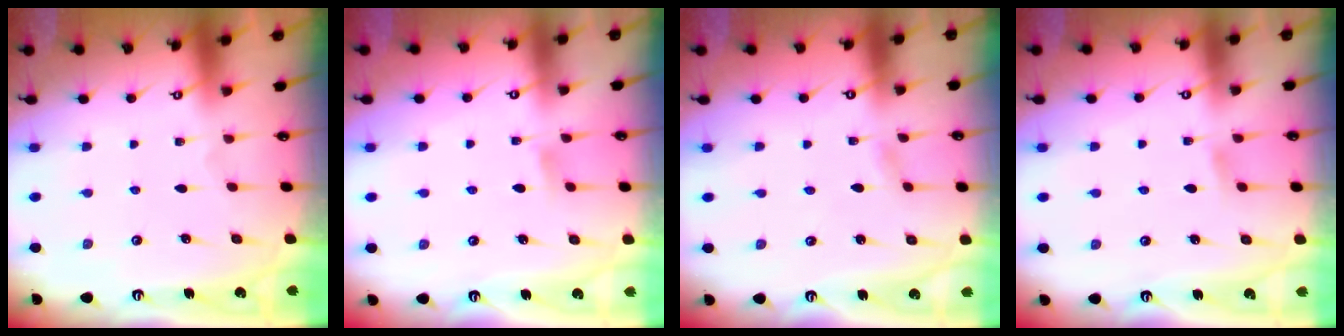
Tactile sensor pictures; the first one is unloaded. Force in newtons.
{"total": 3.6, "press": 3.6, "slide": 0.5}
{"total": 1.8, "press": 1.8, "slide": 0.2}
{"total": 3.7, "press": 3.6, "slide": 0.5}